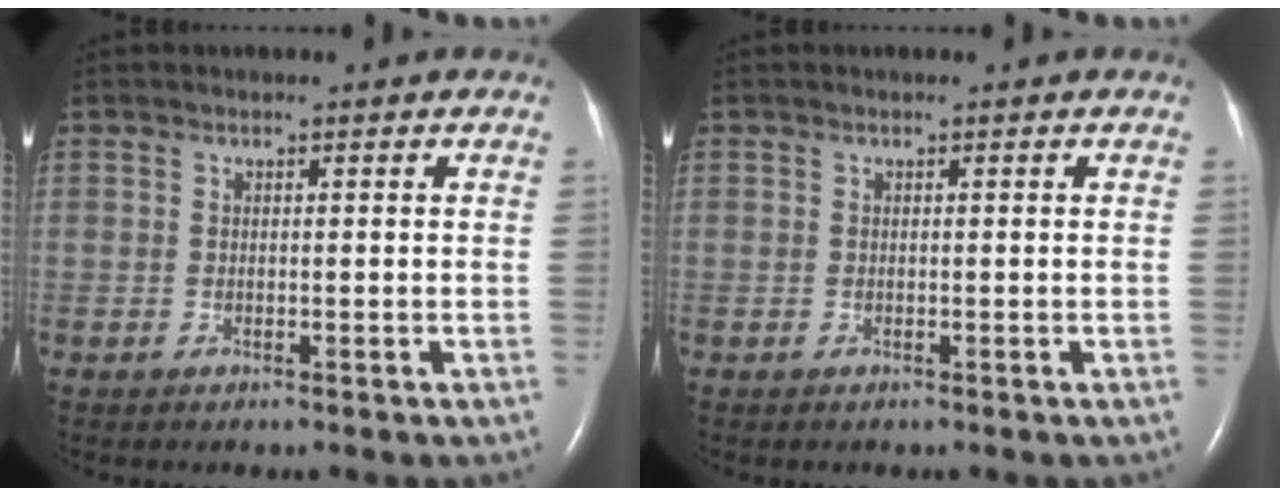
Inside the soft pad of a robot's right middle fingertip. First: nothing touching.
{"total": 0.0}